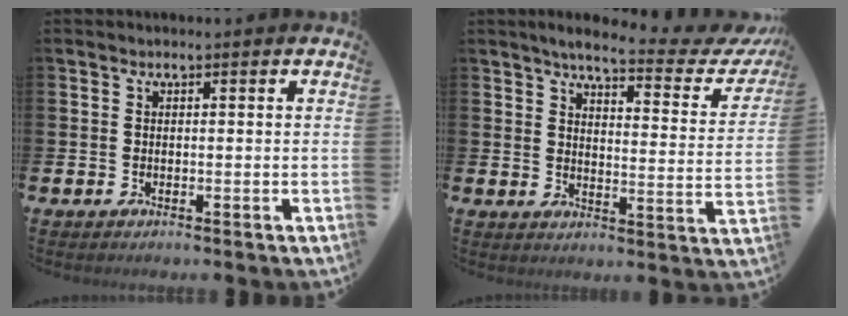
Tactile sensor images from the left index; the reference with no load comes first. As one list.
[{"total": 5.0, "force": [4.1, 0.9, 2.8], "torque": [-0.050, -0.038, 0.056]}]